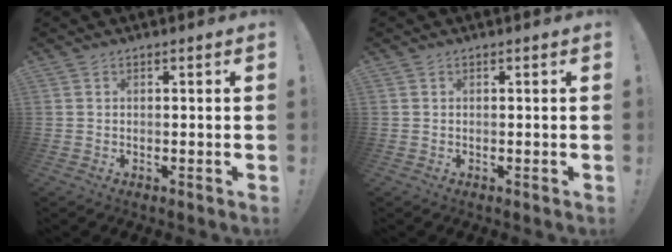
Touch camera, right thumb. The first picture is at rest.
{"total": 0.0}